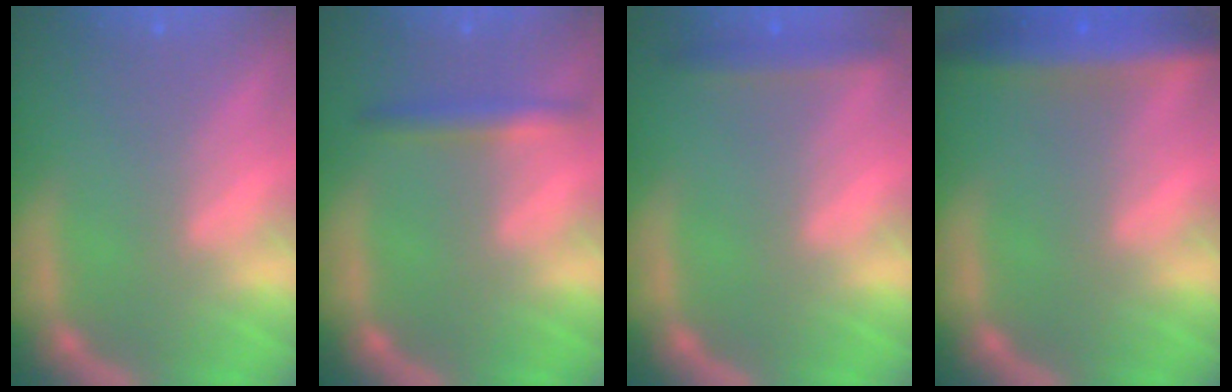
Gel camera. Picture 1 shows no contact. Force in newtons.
{"total": 2.4}
{"total": 2.4}
{"total": 6.5}